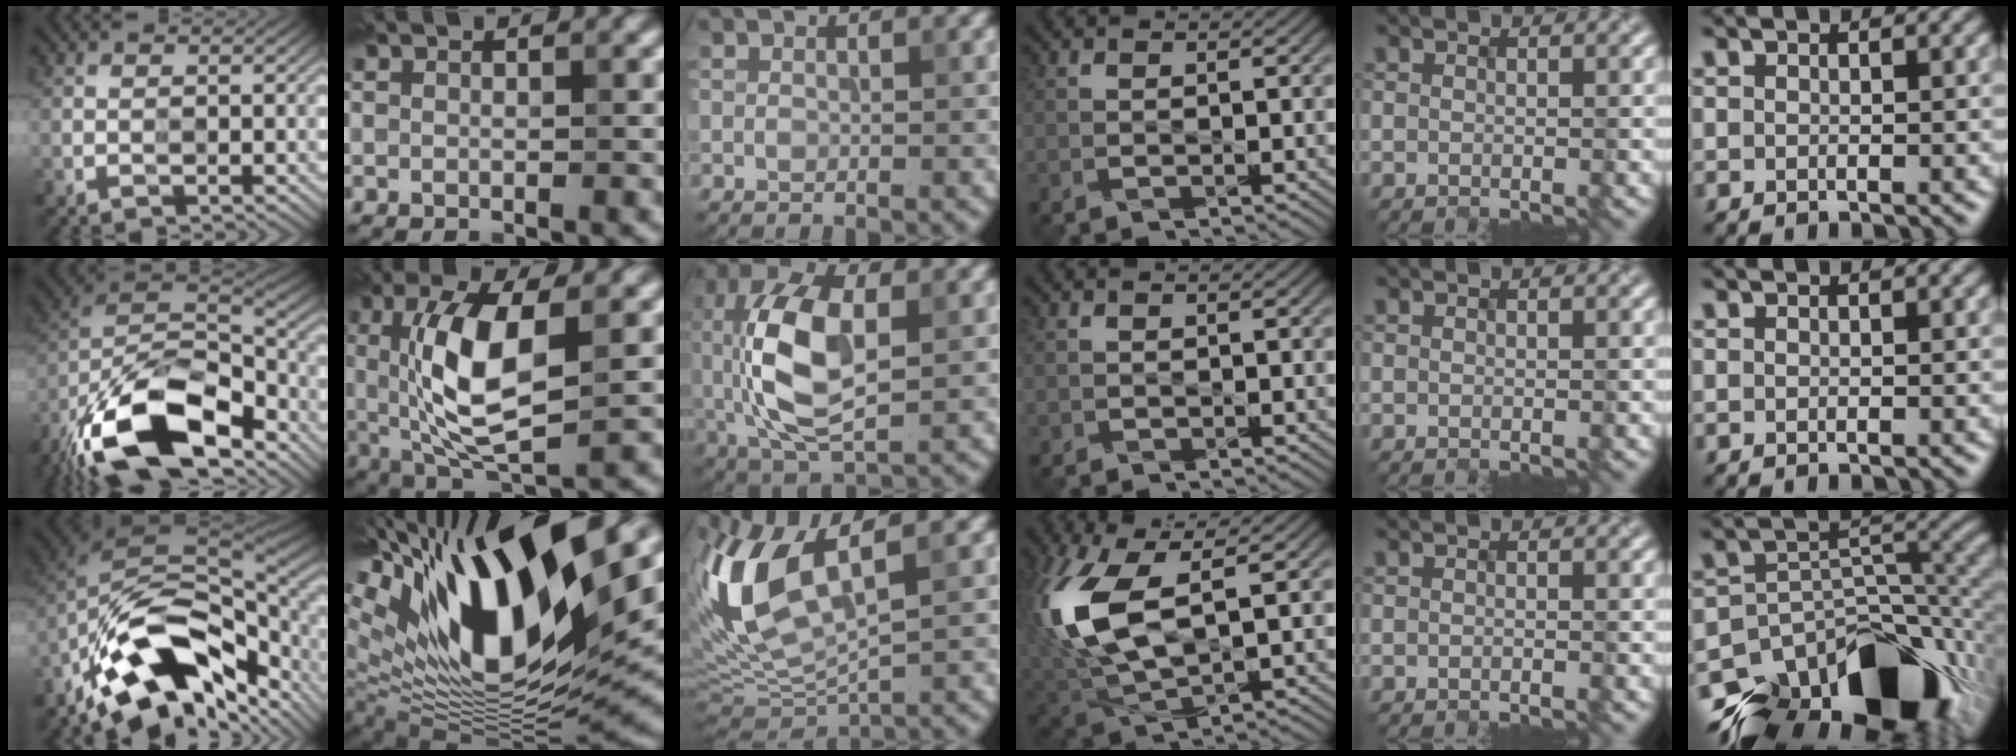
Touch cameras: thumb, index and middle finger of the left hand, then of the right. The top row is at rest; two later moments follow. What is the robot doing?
{"motion": "insert", "object": "pen cap and body"}